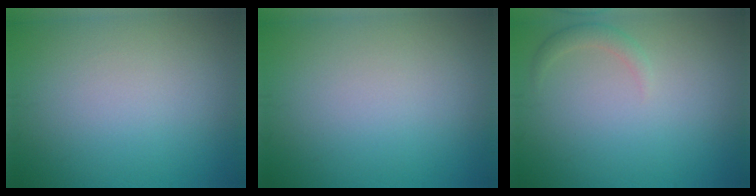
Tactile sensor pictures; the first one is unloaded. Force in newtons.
{"total": 0.0}
{"total": 1.3, "press": 1.3, "slide": 0.1}